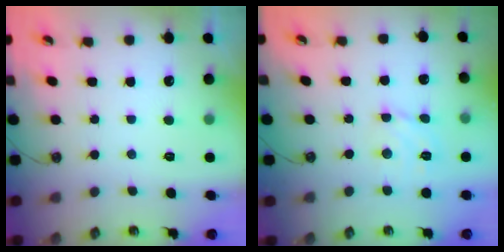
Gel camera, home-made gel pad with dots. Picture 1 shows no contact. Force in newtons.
{"total": 6.4, "press": 6.4, "slide": 0.7}